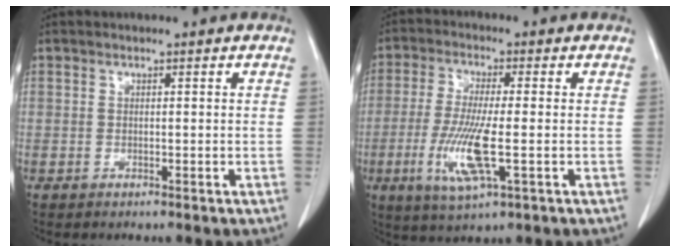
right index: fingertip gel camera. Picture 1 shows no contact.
{"total": 9.5, "force": [-2.4, 1.1, 9.2], "torque": [-0.191, -0.020, -0.046]}